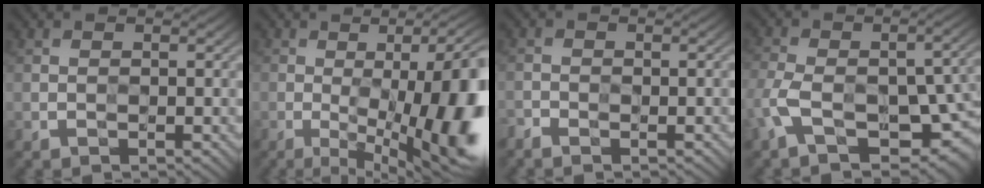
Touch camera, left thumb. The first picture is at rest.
{"total": 18.2, "force": [-2.9, 8.5, 15.9], "torque": [-0.173, -0.020, -0.026]}
{"total": 1.8, "force": [-1.7, 0.5, 0.4], "torque": [-0.010, -0.008, -0.036]}
{"total": 11.7, "force": [-4.6, 6.2, 8.9], "torque": [-0.166, -0.021, -0.077]}